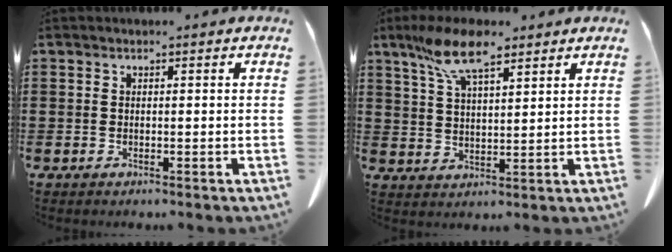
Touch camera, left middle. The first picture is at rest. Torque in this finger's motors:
{"motor_torque": [1.41, 0.72, 0.31, 0.12]}